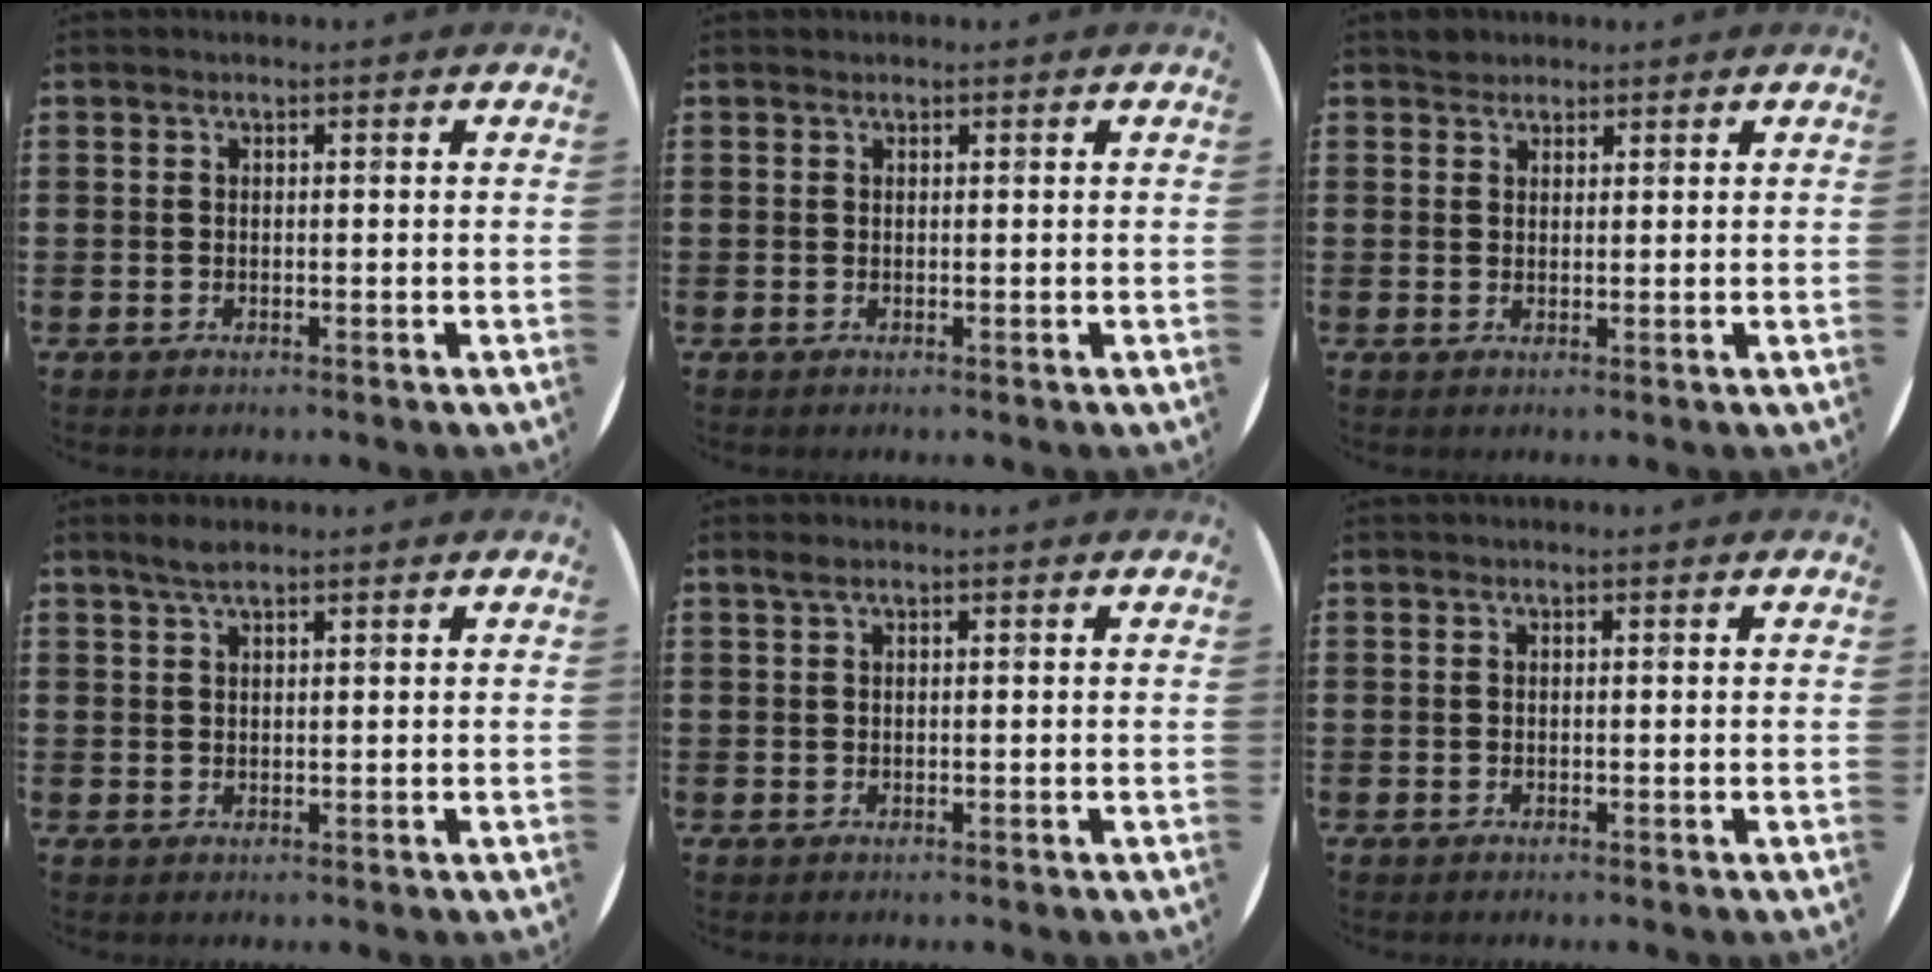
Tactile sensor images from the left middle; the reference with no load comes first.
{"total": 0.0}
{"total": 1.7, "force": [1.6, 0.7, -0.2], "torque": [0.009, 0.002, 0.030]}
{"total": 2.0, "force": [1.6, 0.4, 1.1], "torque": [-0.023, 0.005, 0.029]}
{"total": 0.7, "force": [0.4, 0.1, 0.5], "torque": [-0.010, 0.003, 0.006]}
{"total": 0.0}